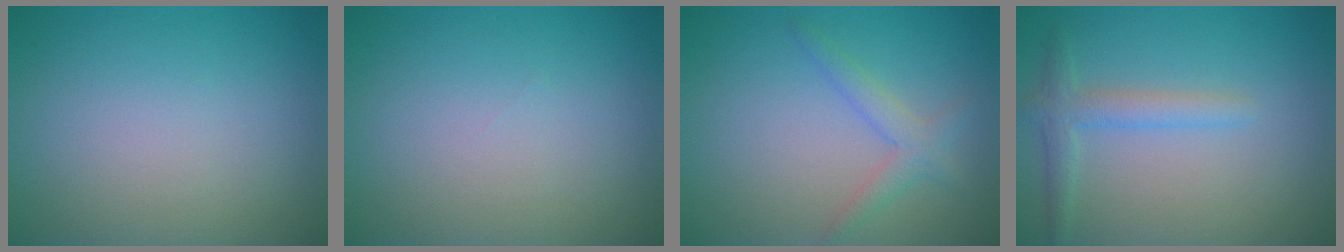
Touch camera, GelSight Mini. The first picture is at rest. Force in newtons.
{"total": 0.0}
{"total": 2.1, "press": 2.1, "slide": 0.1}
{"total": 2.3, "press": 2.3, "slide": 0.1}